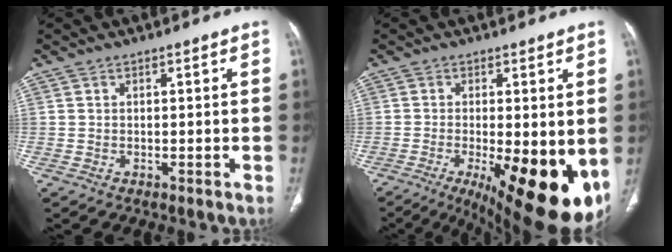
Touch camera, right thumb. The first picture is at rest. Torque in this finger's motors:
{"motor_torque": [0.99, 4.02, 0.95, 0.59, 0.32]}